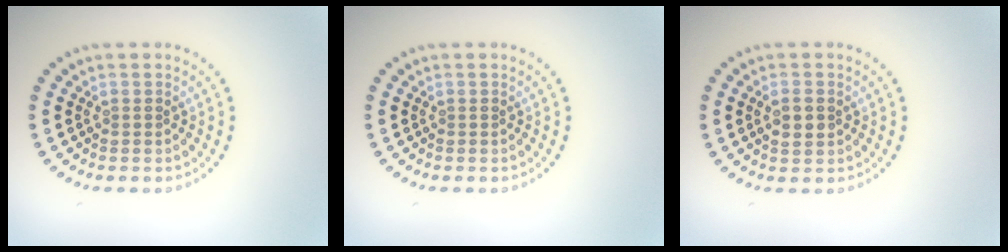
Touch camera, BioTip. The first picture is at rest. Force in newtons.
{"total": 0.0}
{"total": 1.9, "press": 1.9, "slide": 0.4}